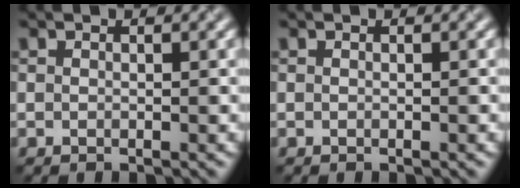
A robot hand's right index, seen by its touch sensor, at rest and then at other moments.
{"total": 0.0}